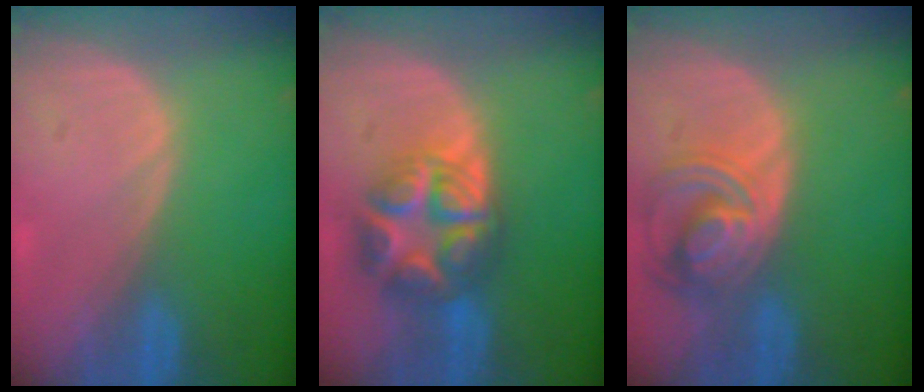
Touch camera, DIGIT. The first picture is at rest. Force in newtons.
{"total": 9.0, "press": 9.0, "slide": 0.5}
{"total": 8.1, "press": 7.0, "slide": 4.1}